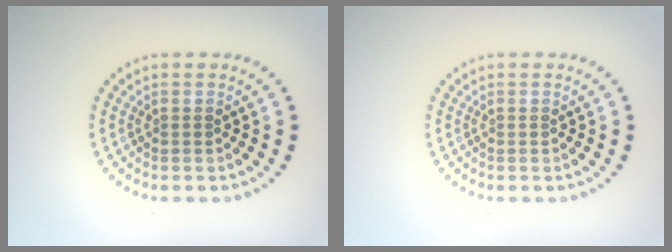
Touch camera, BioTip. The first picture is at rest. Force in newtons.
{"total": 0.0}